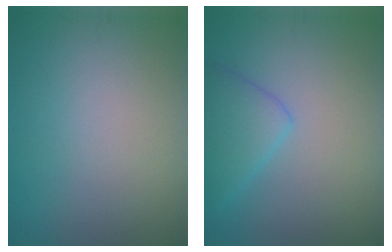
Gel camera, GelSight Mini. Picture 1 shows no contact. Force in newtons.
{"total": 3.3, "press": 3.3, "slide": 0.1}